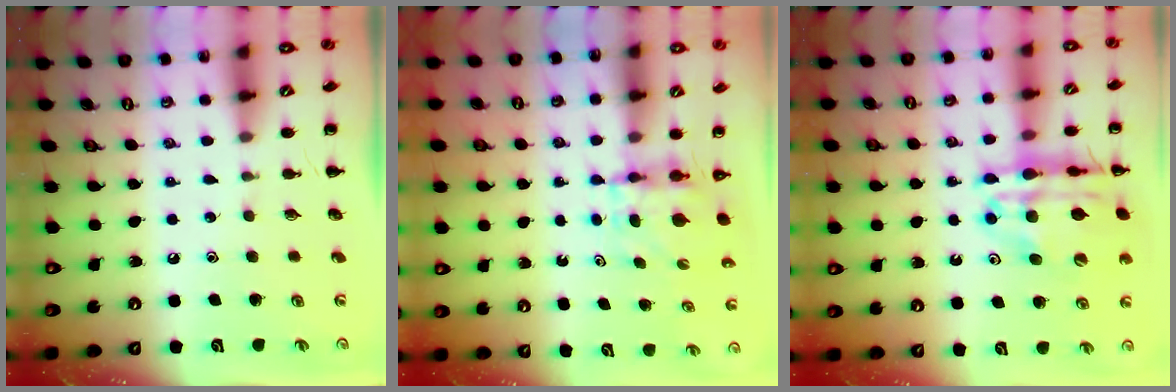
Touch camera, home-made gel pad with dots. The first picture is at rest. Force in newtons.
{"total": 3.9, "press": 3.9, "slide": 0.3}
{"total": 18.3, "press": 18.0, "slide": 3.7}